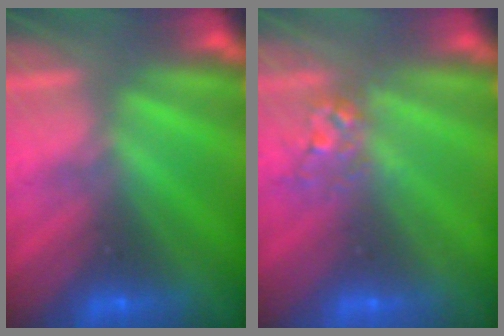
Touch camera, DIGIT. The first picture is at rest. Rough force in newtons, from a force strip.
{"total": 2.7}